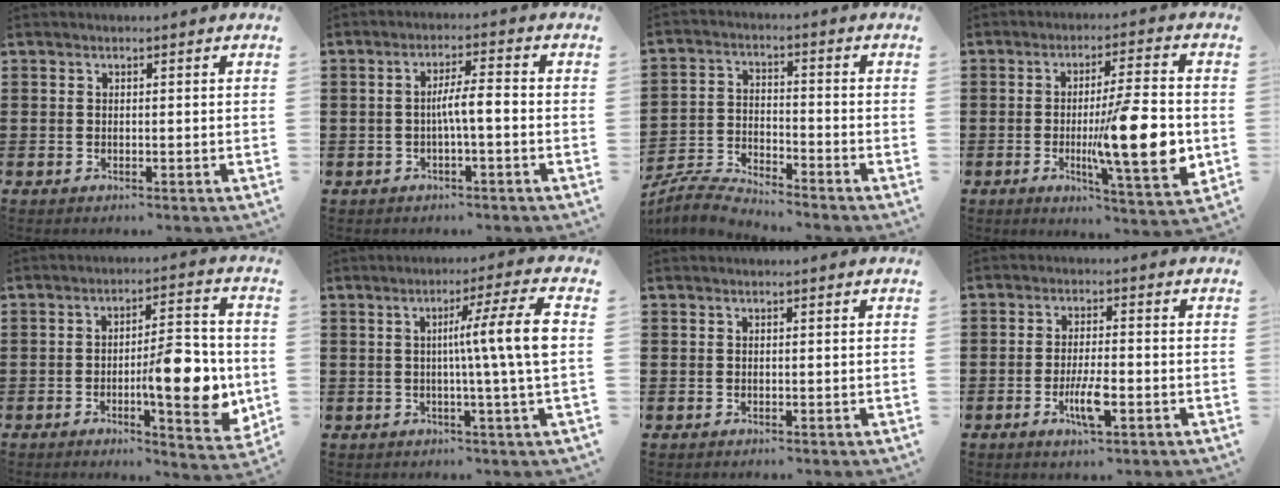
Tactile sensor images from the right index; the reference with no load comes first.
{"total": 4.0, "force": [-0.9, 0.4, 3.9], "torque": [-0.069, 0.001, -0.018]}
{"total": 4.9, "force": [-4.9, 0.2, 0.7], "torque": [-0.030, -0.002, -0.102]}
{"total": 14.9, "force": [-2.1, 2.9, 14.4], "torque": [-0.224, -0.021, -0.040]}
{"total": 11.1, "force": [-2.1, 3.3, 10.4], "torque": [-0.127, -0.007, -0.038]}
{"total": 10.1, "force": [0.7, -0.3, 10.0], "torque": [-0.165, -0.010, 0.000]}
{"total": 0.0}
{"total": 5.5, "force": [-2.1, 1.3, 4.9], "torque": [-0.100, -0.006, -0.041]}